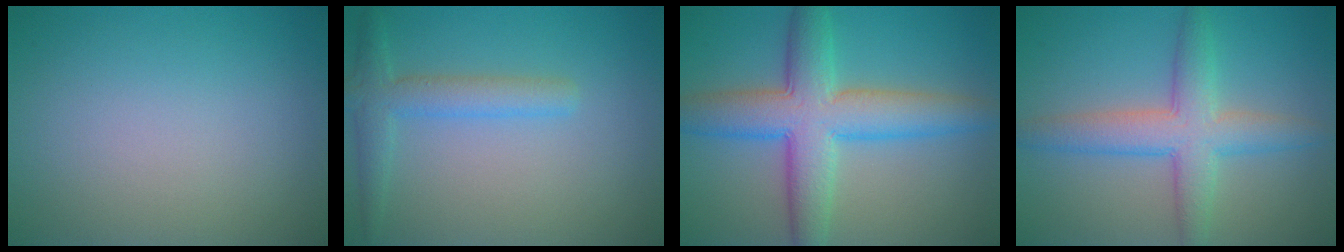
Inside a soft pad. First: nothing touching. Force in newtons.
{"total": 3.0, "press": 3.0, "slide": 0.1}
{"total": 7.9, "press": 7.9, "slide": 0.2}
{"total": 5.1, "press": 5.1, "slide": 0.2}